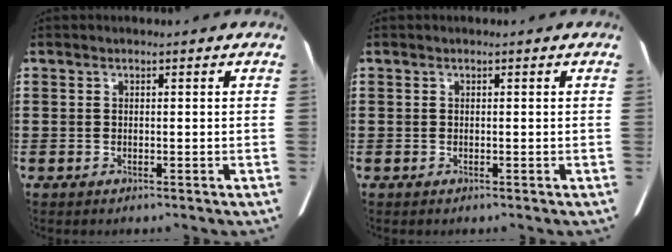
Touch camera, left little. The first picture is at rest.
{"total": 0.0}